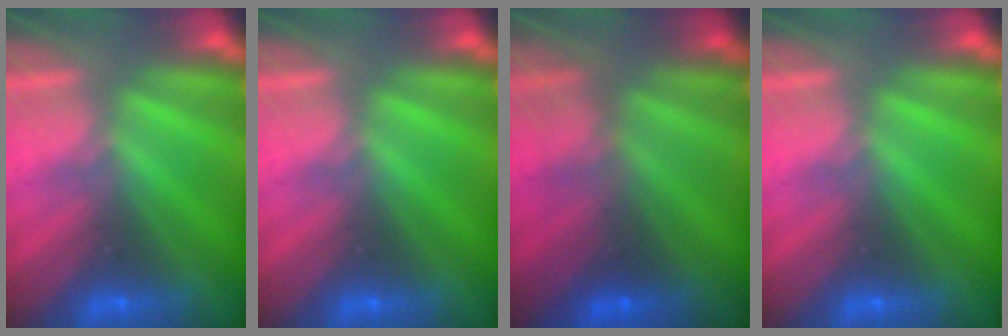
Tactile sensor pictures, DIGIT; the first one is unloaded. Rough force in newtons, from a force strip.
{"total": 0.0}
{"total": 2.9}
{"total": 0.0}